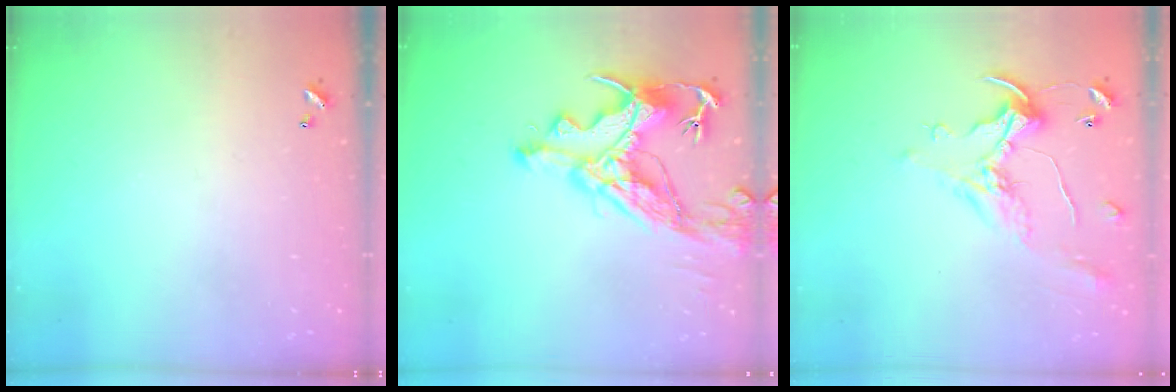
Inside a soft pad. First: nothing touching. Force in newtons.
{"total": 13.8, "press": 13.7, "slide": 1.9}
{"total": 1.1, "press": 0.8, "slide": 0.9}